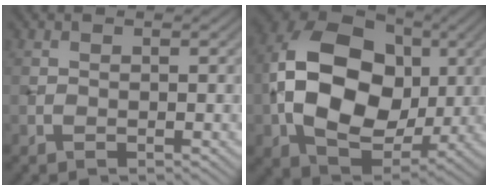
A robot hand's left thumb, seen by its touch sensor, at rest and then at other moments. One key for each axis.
{"total": 17.0, "fx": 0.5, "fy": 12.1, "fz": 11.9, "tx": -0.248, "ty": 0.005, "tz": 0.010}